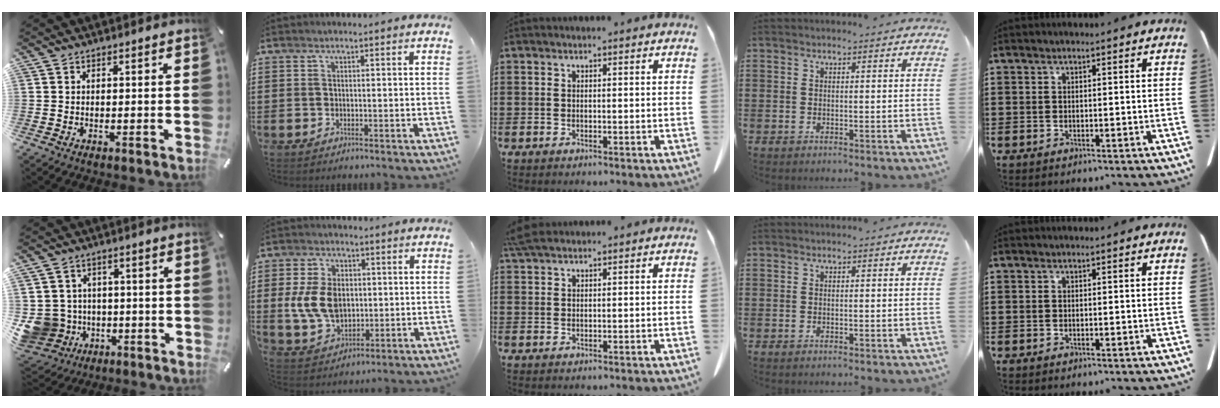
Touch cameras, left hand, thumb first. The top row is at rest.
{"thumb": {"total": 9.3, "force": [-1.8, 8.9, 2.0], "torque": [-0.072, 0.007, -0.028]}, "index": {"total": 9.0, "force": [0.5, 6.3, 6.4], "torque": [-0.162, 0.008, 0.006]}, "middle": {"total": 2.6, "force": [2.1, 0.6, 1.4], "torque": [-0.033, 0.003, 0.041]}}